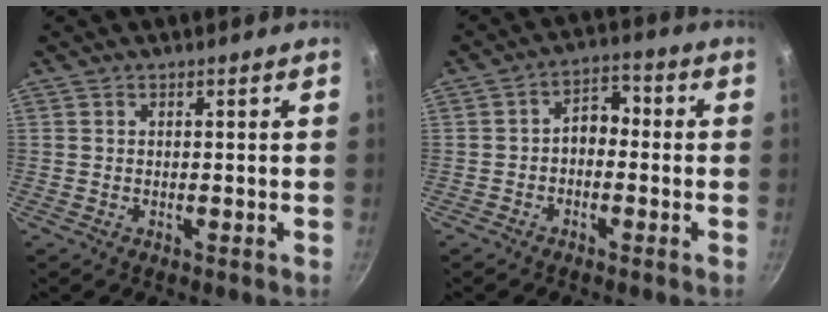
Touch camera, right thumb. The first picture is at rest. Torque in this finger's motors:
{"motor_torque": [1.04, 0.93, 0.71, -0.23, 0.06]}